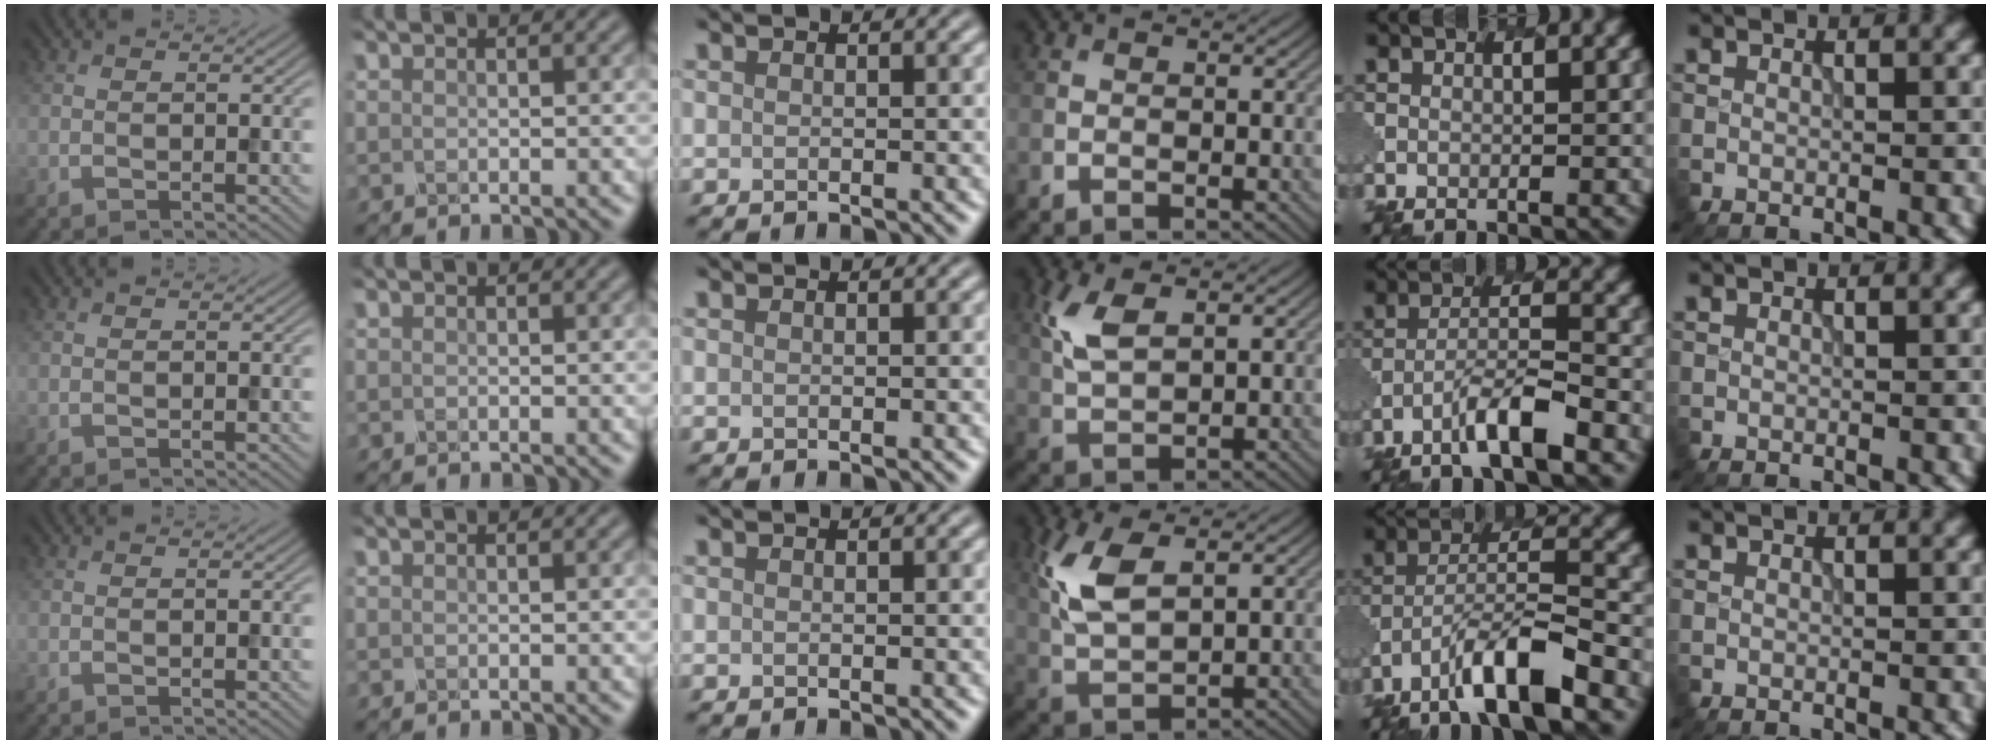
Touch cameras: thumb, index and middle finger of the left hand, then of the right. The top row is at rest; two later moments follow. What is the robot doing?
{"motion": "insert", "object": "pen bag"}